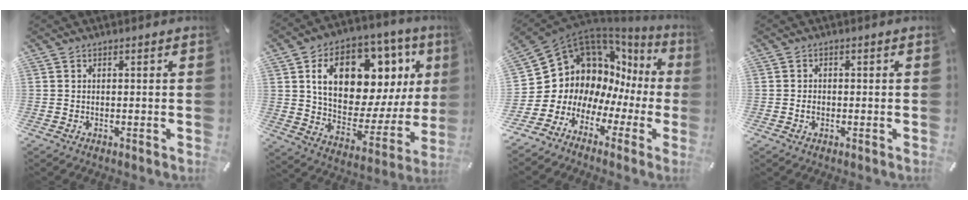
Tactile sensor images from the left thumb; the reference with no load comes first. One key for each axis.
{"total": 19.5, "fx": 8.7, "fy": 12.1, "fz": 12.5, "tx": -0.193, "ty": -0.049, "tz": 0.152}
{"total": 11.1, "fx": 5.4, "fy": 9.2, "fz": 3.1, "tx": -0.080, "ty": -0.093, "tz": 0.112}
{"total": 1.7, "fx": -0.3, "fy": 1.3, "fz": 1.1, "tx": -0.021, "ty": 0.004, "tz": -0.007}